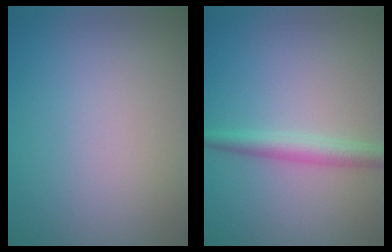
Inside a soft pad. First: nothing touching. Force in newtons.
{"total": 2.5, "press": 2.5, "slide": 0.1}